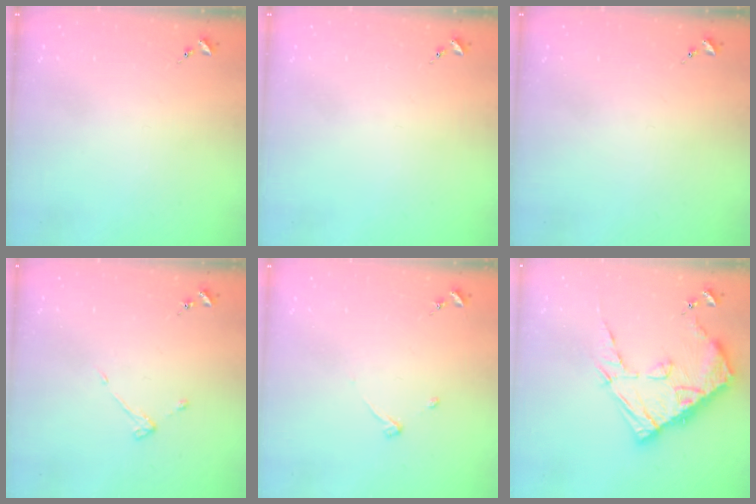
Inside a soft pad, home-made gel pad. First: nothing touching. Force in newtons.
{"total": 0.0}
{"total": 0.0}
{"total": 3.6, "press": 3.5, "slide": 0.6}
{"total": 3.2, "press": 3.2, "slide": 0.5}
{"total": 18.0, "press": 17.9, "slide": 1.9}